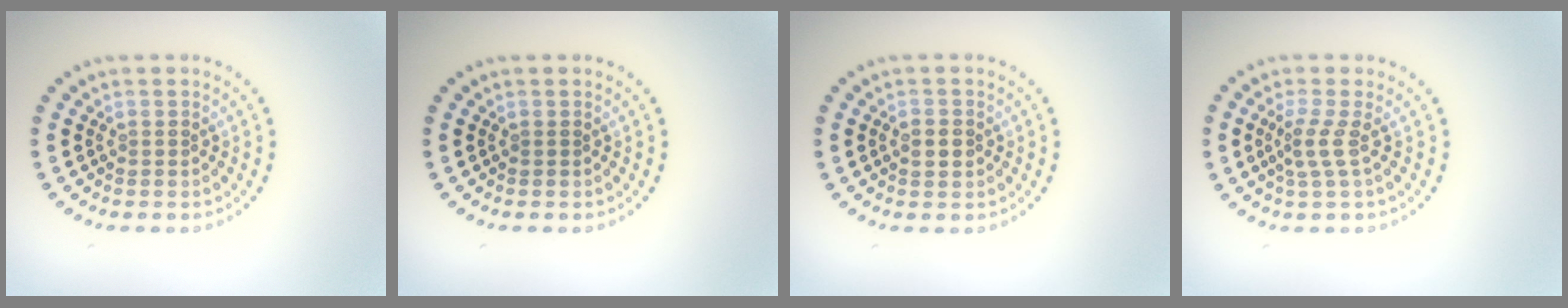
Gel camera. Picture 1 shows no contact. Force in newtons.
{"total": 0.0}
{"total": 1.5, "press": 1.5, "slide": 0.0}
{"total": 2.1, "press": 1.4, "slide": 1.5}